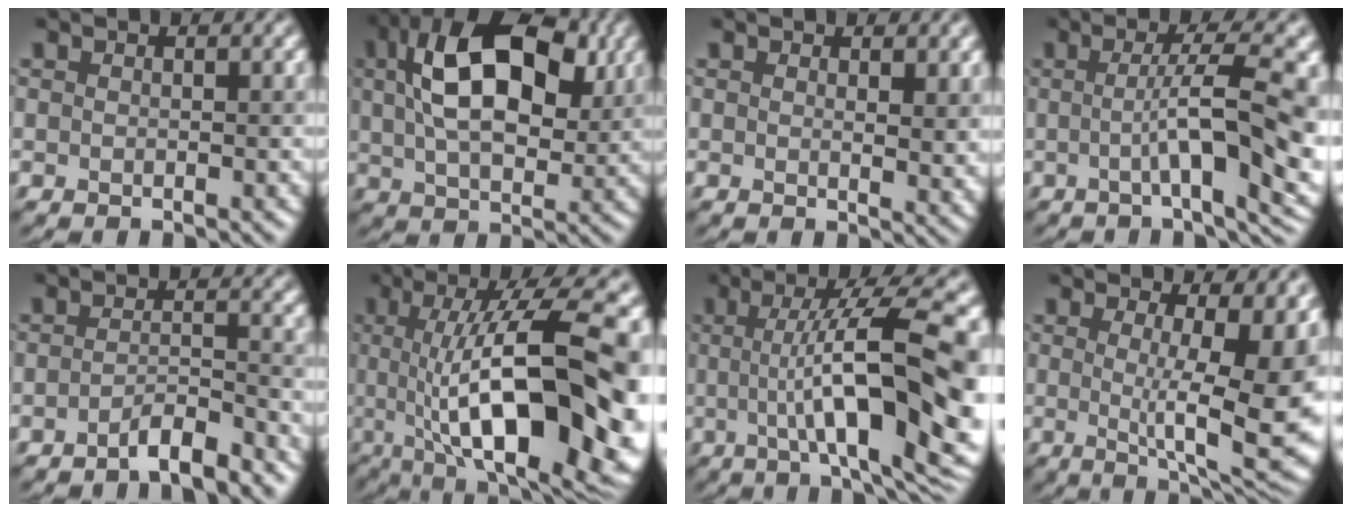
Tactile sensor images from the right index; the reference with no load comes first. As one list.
[{"total": 12.7, "force": [3.9, 6.9, 9.9], "torque": [-0.161, 0.022, 0.053]}, {"total": 2.5, "force": [1.0, 0.6, 2.2], "torque": [-0.030, -0.007, 0.019]}, {"total": 10.2, "force": [-0.2, 2.4, 9.9], "torque": [-0.124, 0.009, -0.007]}, {"total": 3.1, "force": [-2.4, 0.5, 1.8], "torque": [-0.028, 0.008, -0.049]}, {"total": 16.3, "force": [-0.7, 5.0, 15.5], "torque": [-0.187, 0.023, -0.014]}, {"total": 14.7, "force": [0.1, 3.9, 14.2], "torque": [-0.175, 0.014, 0.001]}, {"total": 12.8, "force": [0.7, 3.7, 12.3], "torque": [-0.134, -0.004, 0.011]}]